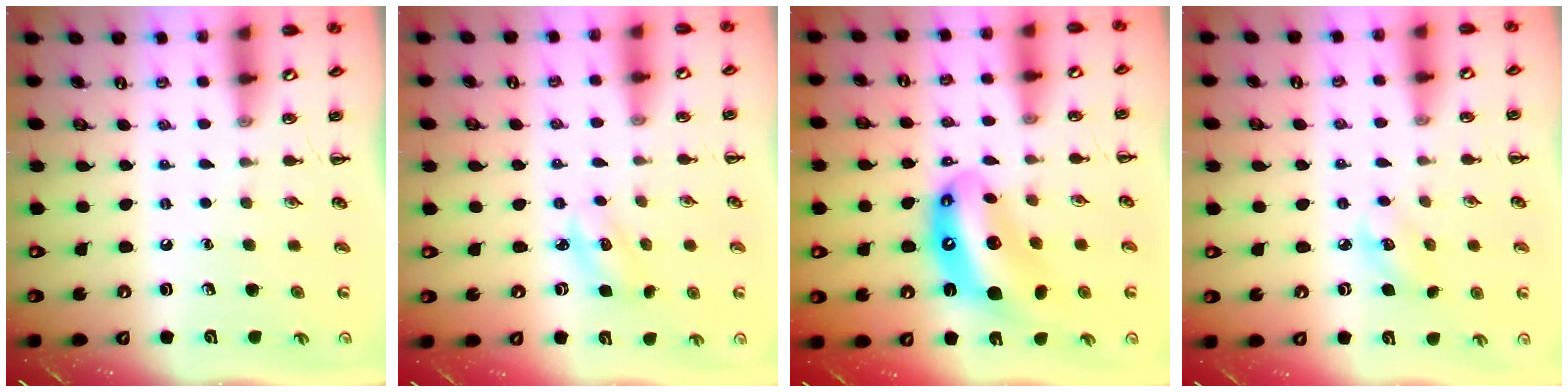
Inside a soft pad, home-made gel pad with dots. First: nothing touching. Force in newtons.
{"total": 2.8, "press": 2.7, "slide": 0.7}
{"total": 12.9, "press": 12.4, "slide": 3.6}
{"total": 4.4, "press": 4.2, "slide": 1.2}